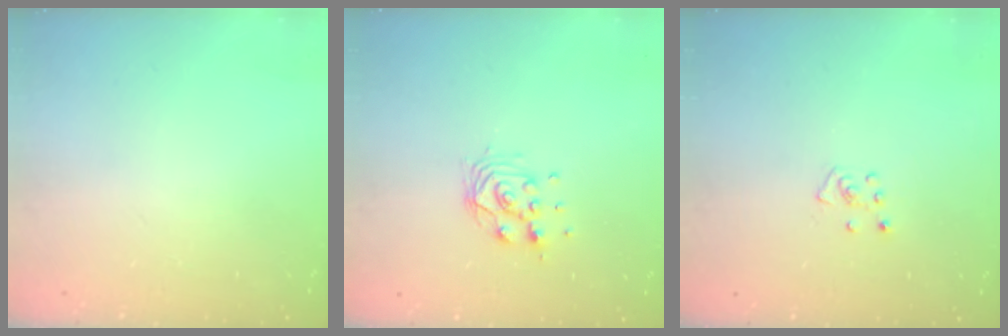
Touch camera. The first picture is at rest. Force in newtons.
{"total": 9.4, "press": 9.2, "slide": 1.9}
{"total": 4.3, "press": 4.2, "slide": 0.4}